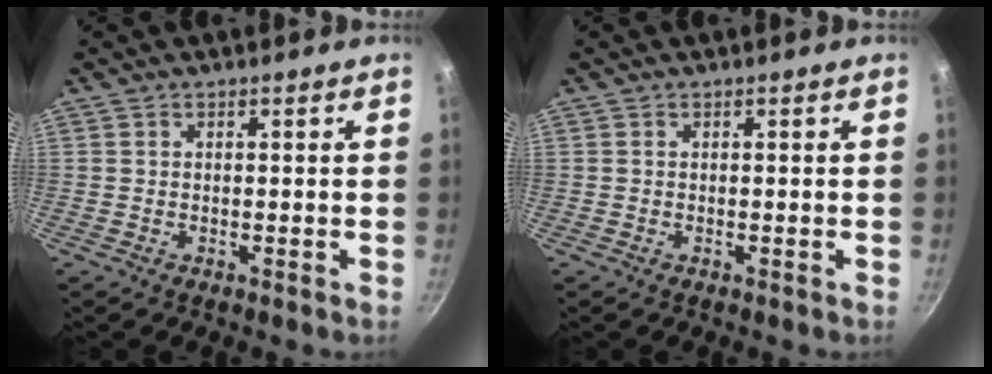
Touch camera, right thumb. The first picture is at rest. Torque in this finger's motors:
{"motor_torque": [0.23, 0.00, 0.02, 0.44, 0.02]}